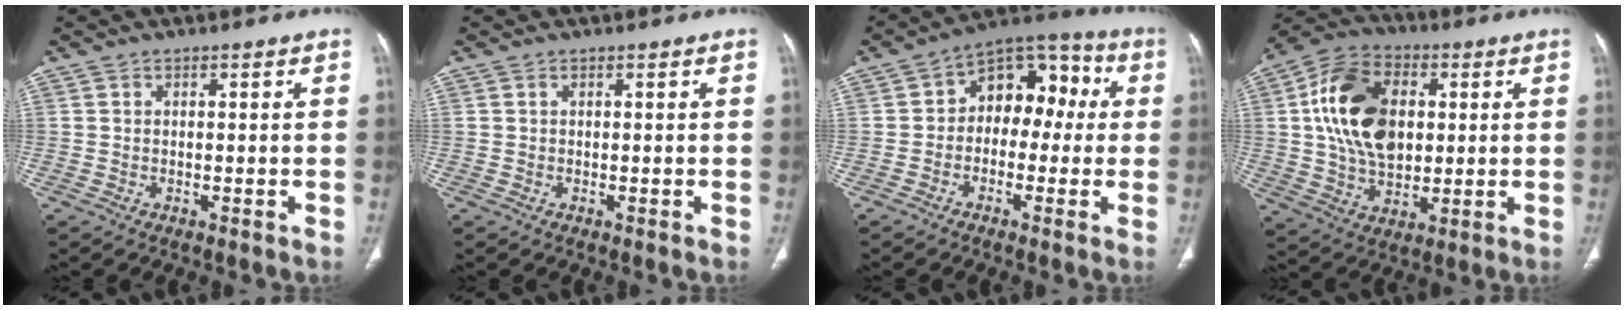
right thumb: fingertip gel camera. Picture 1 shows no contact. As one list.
[{"total": 0.0}, {"total": 12.0, "force": [0.6, 8.2, 8.7], "torque": [-0.071, 0.045, -0.008]}, {"total": 17.9, "force": [2.9, 12.1, 12.9], "torque": [-0.206, 0.006, 0.053]}]